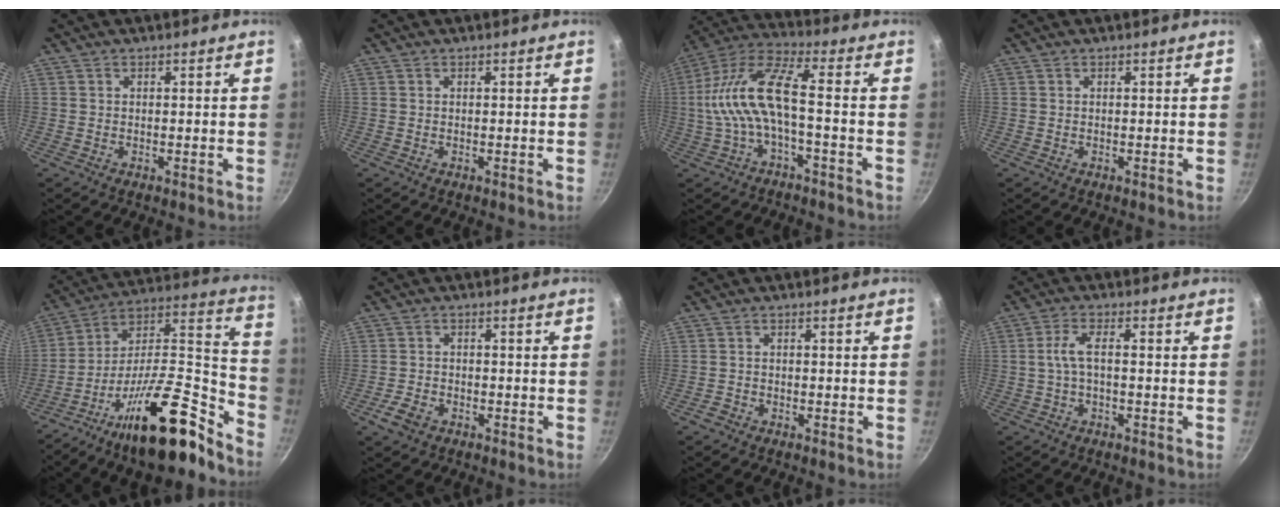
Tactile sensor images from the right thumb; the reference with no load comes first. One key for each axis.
{"total": 0.0}
{"total": 12.9, "fx": -2.0, "fy": 4.1, "fz": 12.1, "tx": -0.258, "ty": 0.039, "tz": -0.048}
{"total": 0.0}
{"total": 25.4, "fx": -17.5, "fy": 7.4, "fz": 16.9, "tx": -0.195, "ty": 0.111, "tz": -0.306}
{"total": 4.1, "fx": -2.3, "fy": 2.5, "fz": 2.2, "tx": -0.045, "ty": 0.018, "tz": -0.044}
{"total": 1.4, "fx": -1.1, "fy": 0.8, "fz": 0.3, "tx": -0.014, "ty": 0.015, "tz": -0.022}
{"total": 4.1, "fx": -0.7, "fy": 1.4, "fz": 3.8, "tx": -0.089, "ty": 0.018, "tz": -0.018}